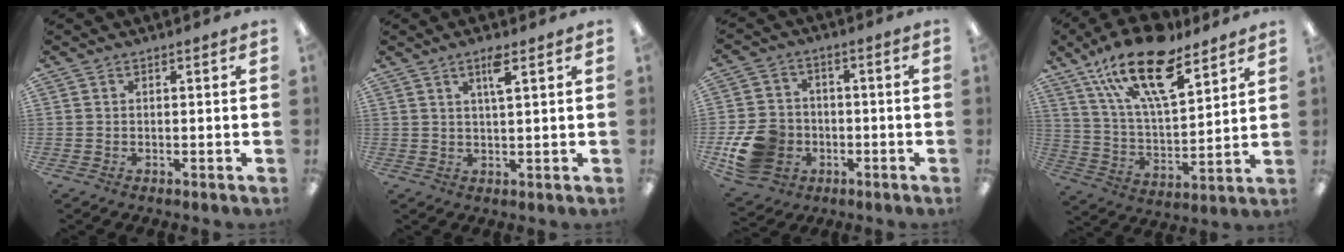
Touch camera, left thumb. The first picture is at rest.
{"total": 4.0, "force": [2.3, 0.7, 3.2], "torque": [-0.063, 0.000, 0.037]}
{"total": 12.1, "force": [-4.1, 9.8, 5.8], "torque": [-0.135, 0.025, -0.068]}
{"total": 21.4, "force": [13.7, 8.4, 14.2], "torque": [-0.251, -0.071, 0.235]}